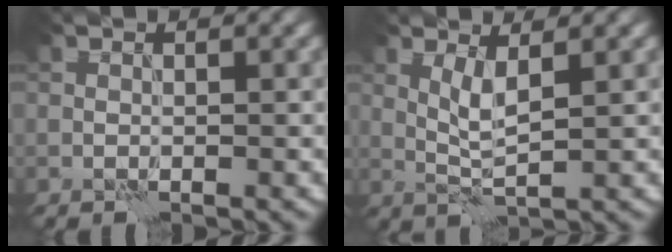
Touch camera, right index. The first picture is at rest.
{"total": 2.5, "force": [0.9, 0.4, 2.4], "torque": [-0.054, -0.003, 0.021]}